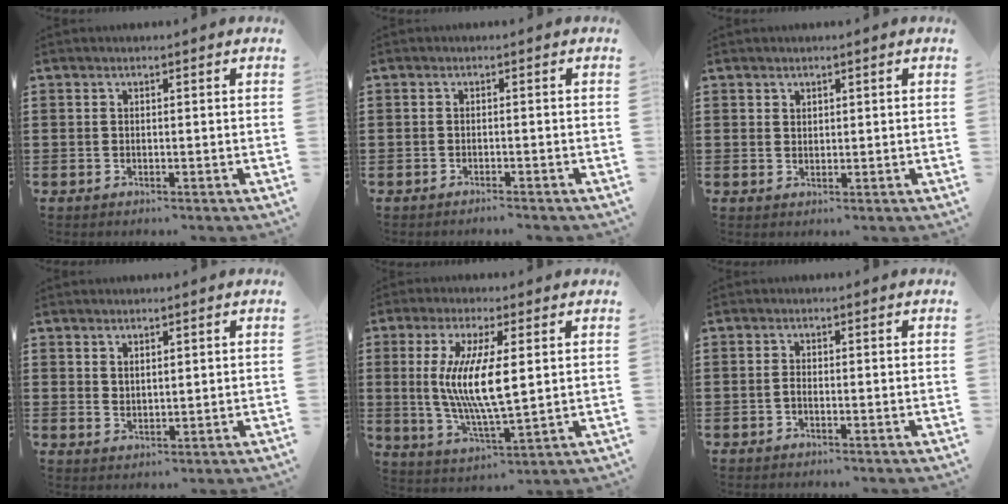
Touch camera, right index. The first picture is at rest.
{"total": 0.9, "force": [-0.8, 0.0, 0.3], "torque": [-0.008, -0.001, -0.017]}
{"total": 1.3, "force": [1.1, 0.8, 0.1], "torque": [-0.004, 0.002, 0.021]}
{"total": 1.8, "force": [1.6, 0.7, 0.3], "torque": [-0.007, 0.004, 0.031]}
{"total": 9.5, "force": [1.3, 2.6, 9.1], "torque": [-0.187, -0.002, 0.019]}
{"total": 0.9, "force": [-0.5, 0.3, 0.7], "torque": [-0.017, -0.004, -0.008]}